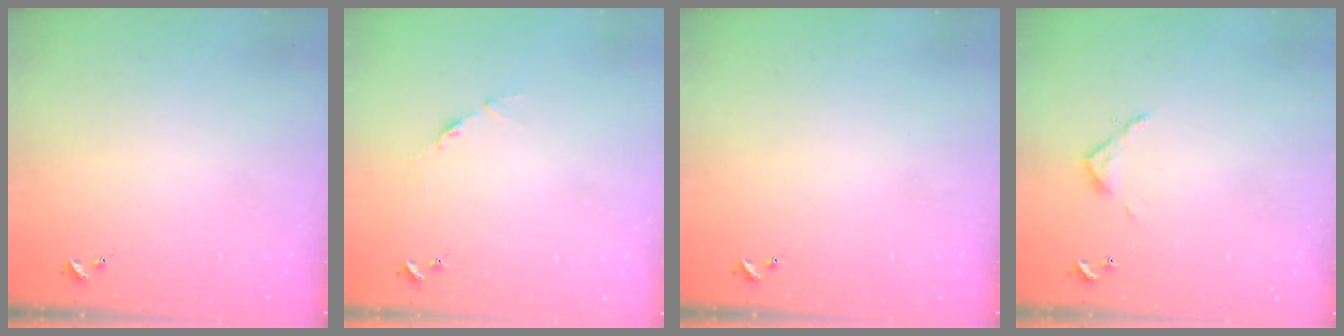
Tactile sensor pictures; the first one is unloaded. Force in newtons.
{"total": 3.4, "press": 3.4, "slide": 0.4}
{"total": 0.0}
{"total": 3.2, "press": 3.2, "slide": 0.2}